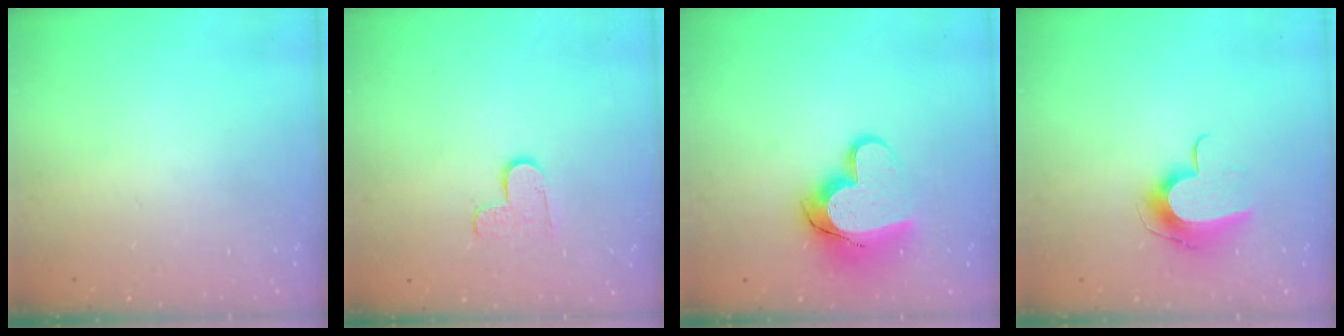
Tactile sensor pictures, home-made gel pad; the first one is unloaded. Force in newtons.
{"total": 5.5, "press": 5.5, "slide": 0.4}
{"total": 13.4, "press": 13.4, "slide": 1.1}
{"total": 9.9, "press": 9.9, "slide": 0.4}